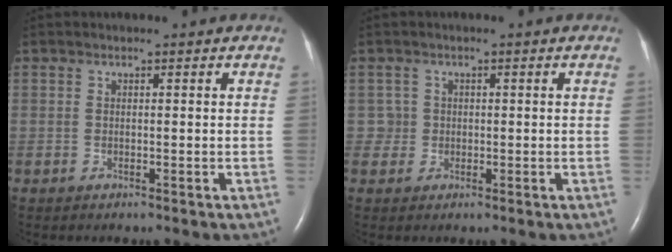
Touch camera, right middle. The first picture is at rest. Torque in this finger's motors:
{"motor_torque": [0.33, -0.07, -0.05, -0.04]}